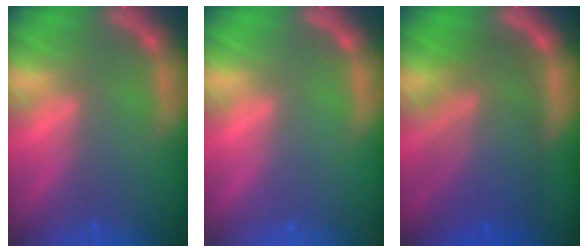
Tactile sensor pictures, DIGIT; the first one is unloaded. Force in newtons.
{"total": 0.0}
{"total": 9.5}